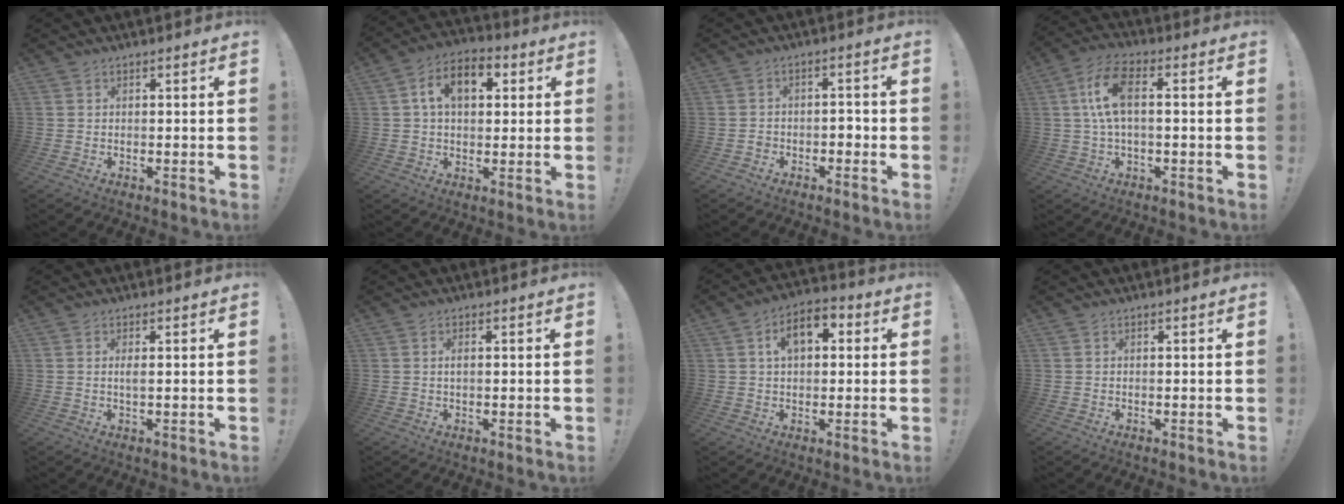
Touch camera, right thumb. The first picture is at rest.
{"total": 10.5, "force": [2.8, 6.5, 7.8], "torque": [-0.126, 0.014, 0.050]}
{"total": 3.2, "force": [-2.1, 2.1, 1.2], "torque": [-0.022, 0.011, -0.037]}
{"total": 10.3, "force": [0.6, 4.1, 9.4], "torque": [-0.193, 0.007, 0.011]}
{"total": 1.3, "force": [0.1, 0.2, 1.3], "torque": [-0.020, -0.003, 0.000]}
{"total": 1.1, "force": [-0.1, 0.3, 1.0], "torque": [-0.017, 0.000, -0.003]}
{"total": 8.2, "force": [2.1, 5.3, 6.0], "torque": [-0.081, 0.004, 0.035]}
{"total": 0.0}